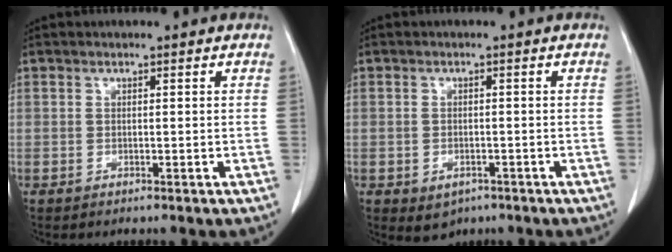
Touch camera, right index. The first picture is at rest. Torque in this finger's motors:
{"motor_torque": [0.45, -0.39, 0.08, 0.01]}